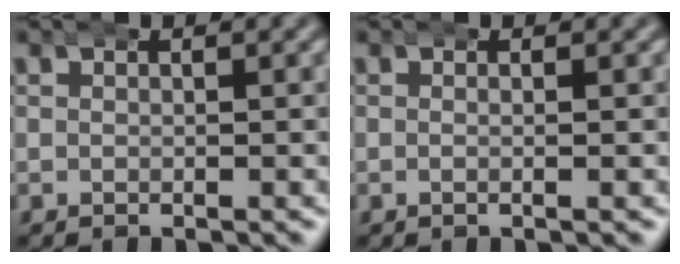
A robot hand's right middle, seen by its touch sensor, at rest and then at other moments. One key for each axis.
{"total": 1.0, "fx": -0.3, "fy": 0.1, "fz": 1.0, "tx": -0.015, "ty": 0.005, "tz": -0.008}